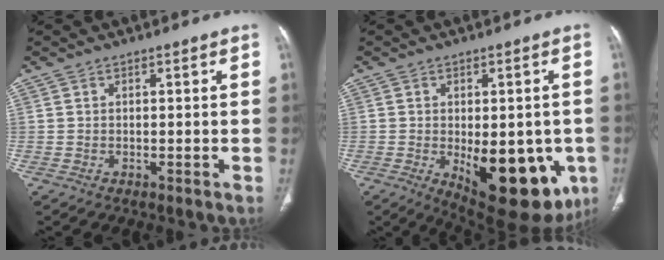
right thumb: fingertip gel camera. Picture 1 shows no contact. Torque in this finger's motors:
{"motor_torque": [1.54, 3.47, 1.09, -1.01, 0.45]}